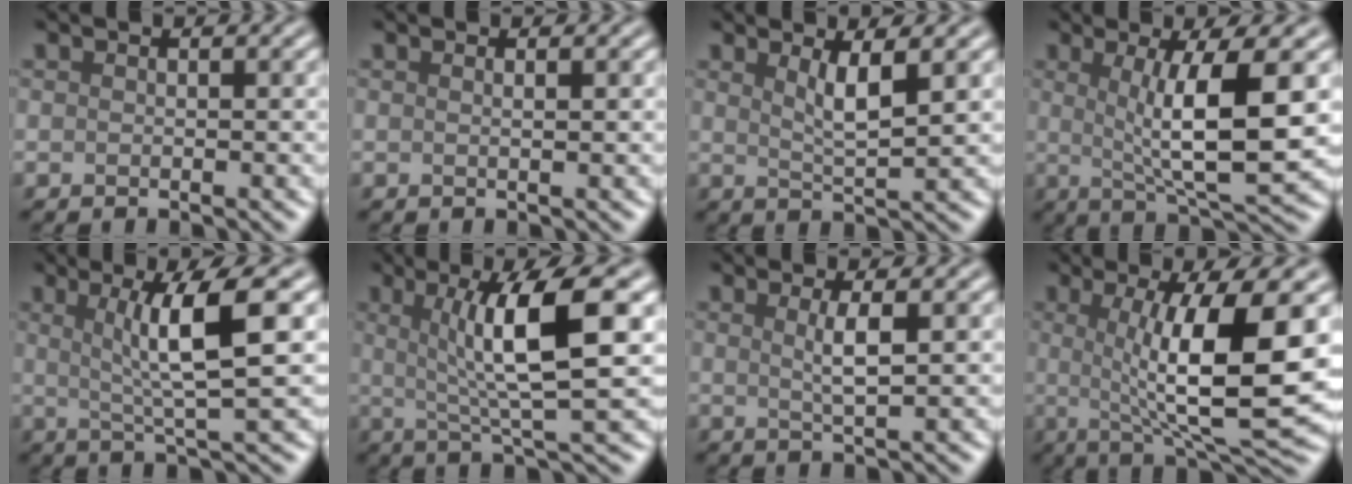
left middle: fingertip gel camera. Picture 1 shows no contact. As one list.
[{"total": 0.8, "force": [0.3, 0.3, 0.7], "torque": [-0.003, 0.002, 0.000]}, {"total": 3.2, "force": [1.3, 0.7, 2.9], "torque": [-0.046, -0.004, 0.023]}, {"total": 8.0, "force": [0.9, 1.7, 7.8], "torque": [-0.116, -0.008, 0.021]}, {"total": 6.4, "force": [1.5, 1.0, 6.2], "torque": [-0.099, 0.005, 0.029]}, {"total": 8.2, "force": [1.8, 1.6, 7.9], "torque": [-0.116, 0.002, 0.030]}, {"total": 2.5, "force": [0.6, 0.5, 2.3], "torque": [-0.041, -0.001, 0.009]}, {"total": 11.0, "force": [0.7, 2.5, 10.7], "torque": [-0.152, -0.010, 0.016]}]